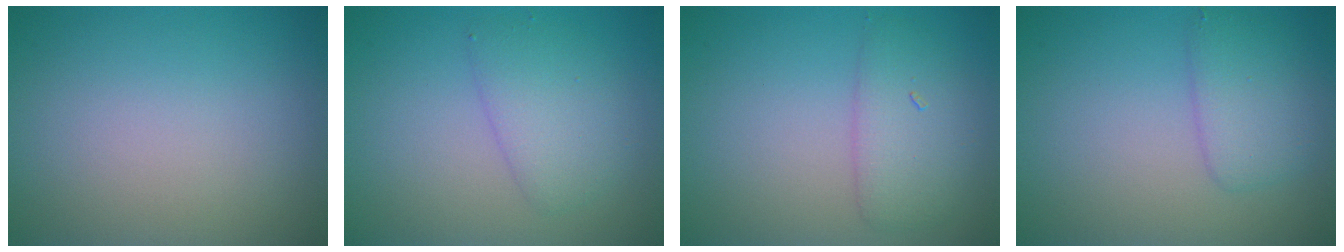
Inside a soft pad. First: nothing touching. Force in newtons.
{"total": 3.0, "press": 3.0, "slide": 0.1}
{"total": 3.0, "press": 3.0, "slide": 0.1}
{"total": 2.8, "press": 2.8, "slide": 0.1}